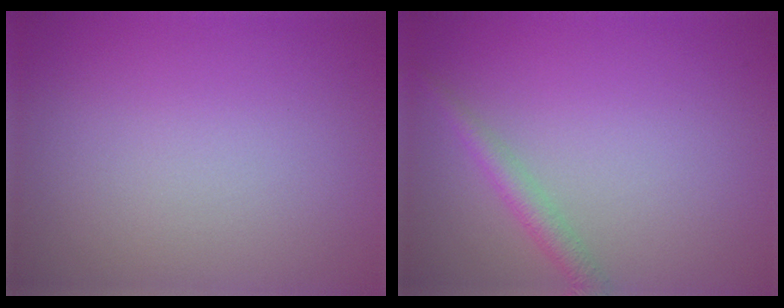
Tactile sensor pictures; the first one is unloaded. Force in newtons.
{"total": 1.9, "press": 1.9, "slide": 0.0}